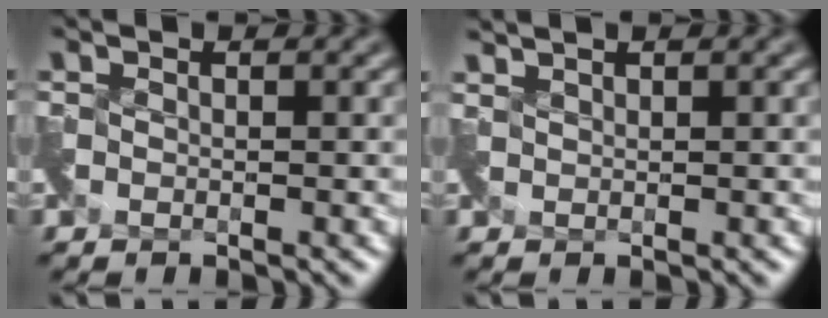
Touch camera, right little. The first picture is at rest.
{"total": 0.9, "force": [0.8, 0.0, -0.4], "torque": [0.005, 0.009, 0.020]}